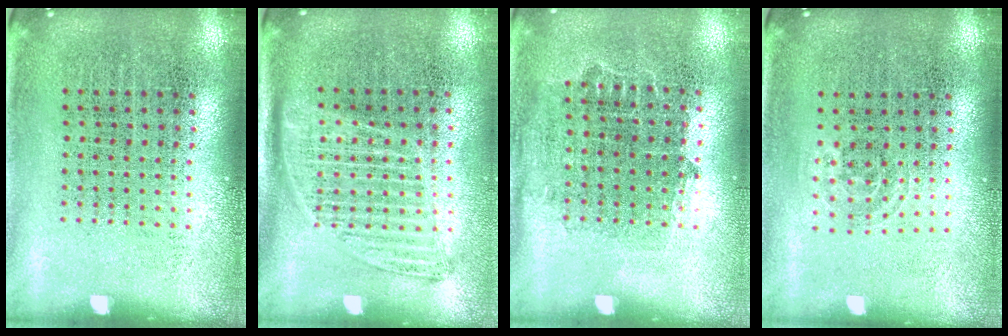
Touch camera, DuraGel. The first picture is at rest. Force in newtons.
{"total": 1.3, "press": 1.1, "slide": 0.7}
{"total": 0.8, "press": 0.7, "slide": 0.4}
{"total": 0.8, "press": 0.6, "slide": 0.6}